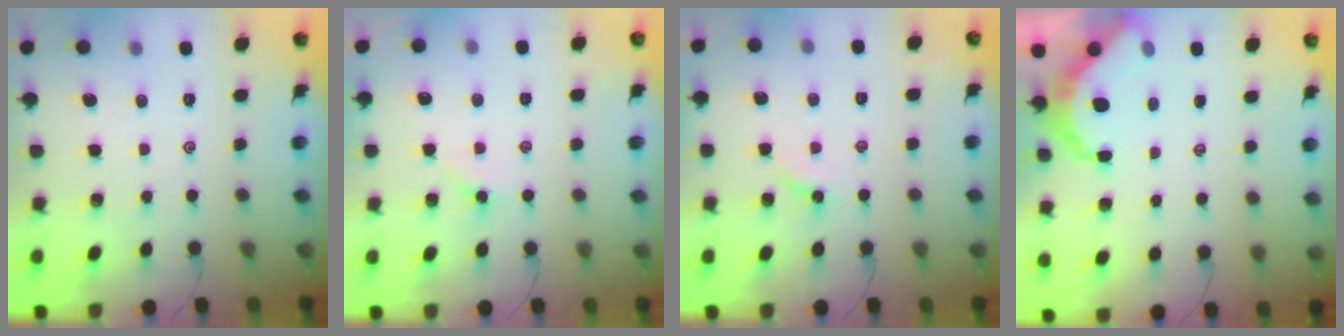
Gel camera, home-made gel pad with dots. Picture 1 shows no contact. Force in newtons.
{"total": 3.8, "press": 3.7, "slide": 0.5}
{"total": 3.0, "press": 2.9, "slide": 0.5}
{"total": 4.7, "press": 4.7, "slide": 0.5}